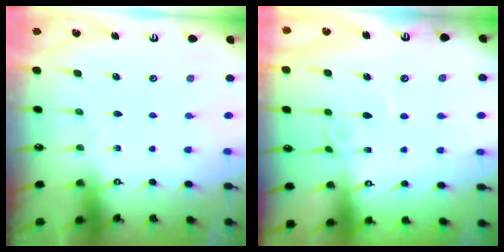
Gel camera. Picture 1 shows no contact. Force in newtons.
{"total": 2.4, "press": 2.4, "slide": 0.4}